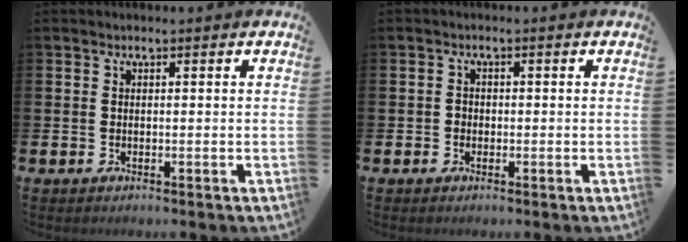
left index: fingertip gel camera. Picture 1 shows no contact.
{"total": 1.1, "force": [-0.4, 1.0, 0.2], "torque": [-0.001, 0.003, -0.011]}